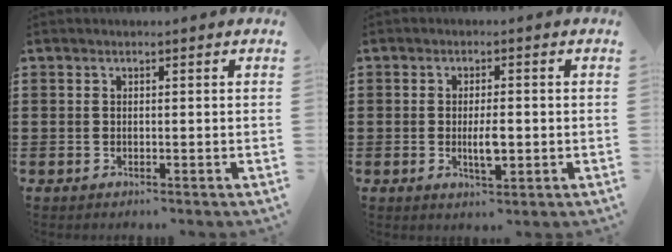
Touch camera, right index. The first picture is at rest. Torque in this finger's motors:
{"motor_torque": [0.09, 0.11, 0.15, 0.03]}